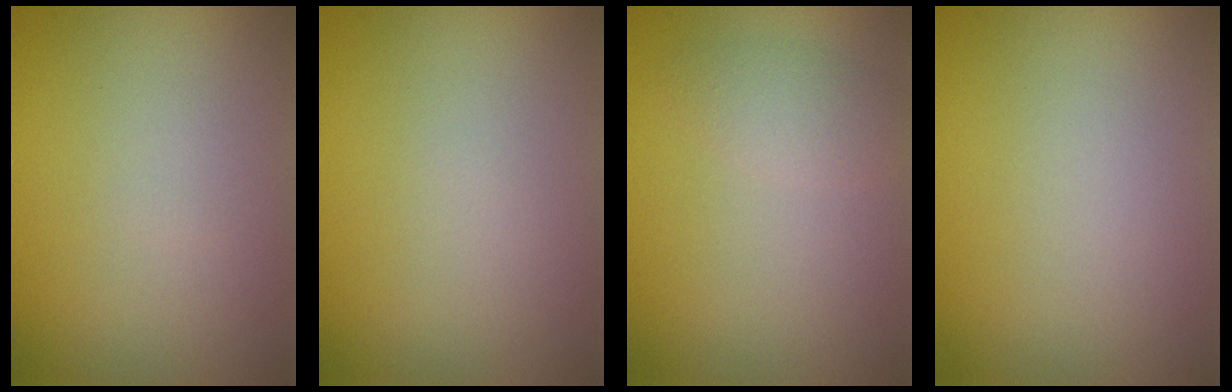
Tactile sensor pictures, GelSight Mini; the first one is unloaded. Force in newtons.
{"total": 0.0}
{"total": 1.9, "press": 1.9, "slide": 0.1}
{"total": 0.0}